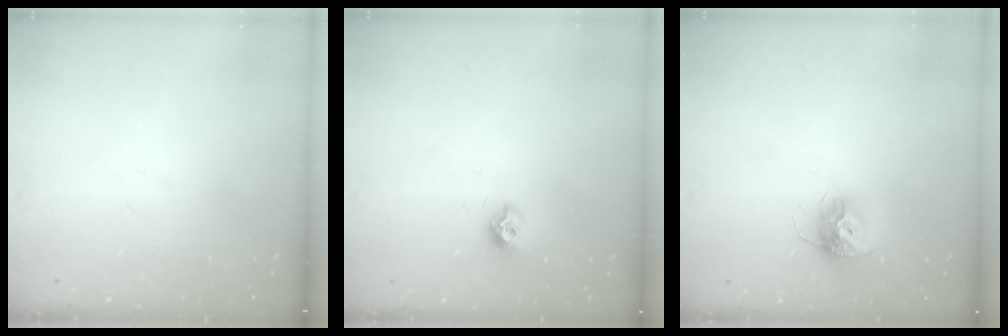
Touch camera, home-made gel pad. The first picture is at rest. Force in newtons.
{"total": 7.7, "press": 7.7, "slide": 0.7}
{"total": 10.3, "press": 10.3, "slide": 0.7}